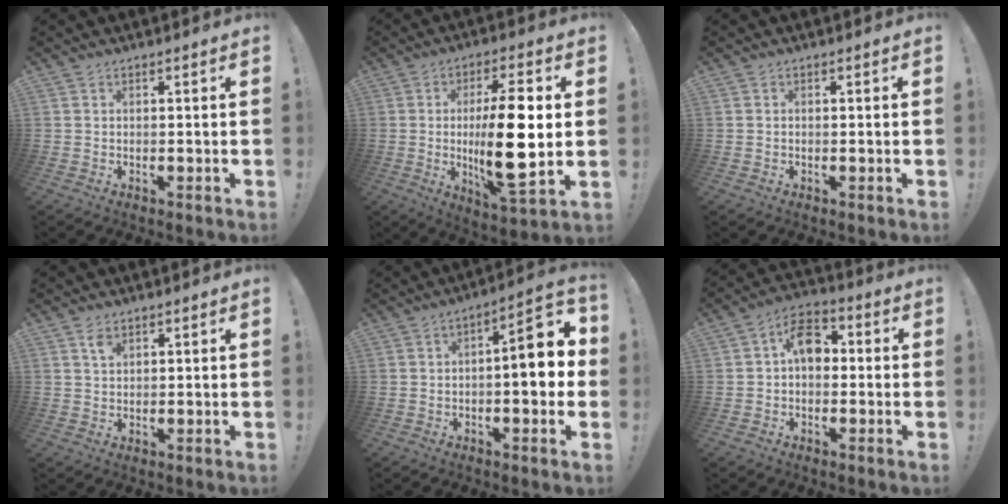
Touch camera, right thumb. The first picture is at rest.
{"total": 18.0, "force": [0.2, 4.7, 17.3], "torque": [-0.306, -0.011, -0.007]}
{"total": 0.0}
{"total": 2.9, "force": [1.7, 1.5, 1.8], "torque": [-0.032, -0.003, 0.030]}
{"total": 11.2, "force": [-0.2, 4.1, 10.4], "torque": [-0.130, 0.001, -0.009]}
{"total": 8.8, "force": [0.9, 6.0, 6.5], "torque": [-0.097, 0.016, 0.019]}